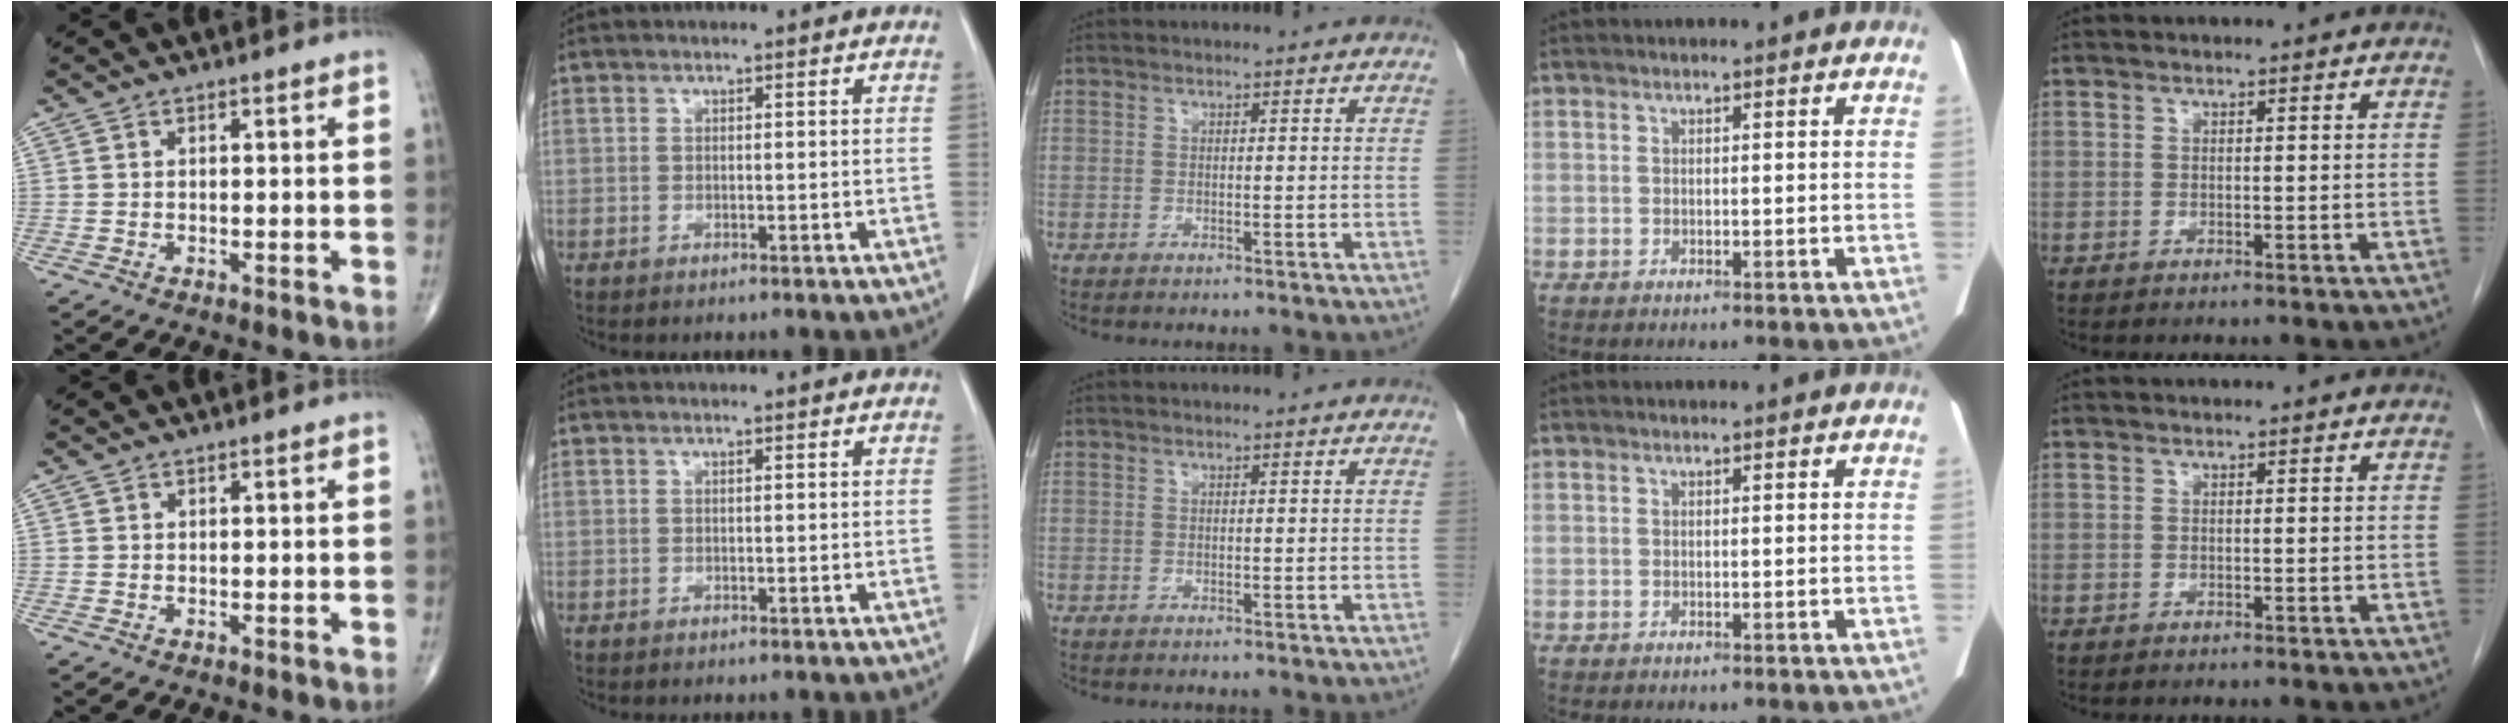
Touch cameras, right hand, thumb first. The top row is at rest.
{}